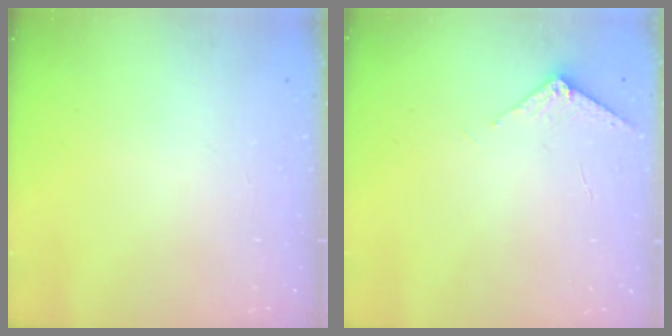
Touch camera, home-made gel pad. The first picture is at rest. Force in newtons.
{"total": 2.9, "press": 2.9, "slide": 0.3}